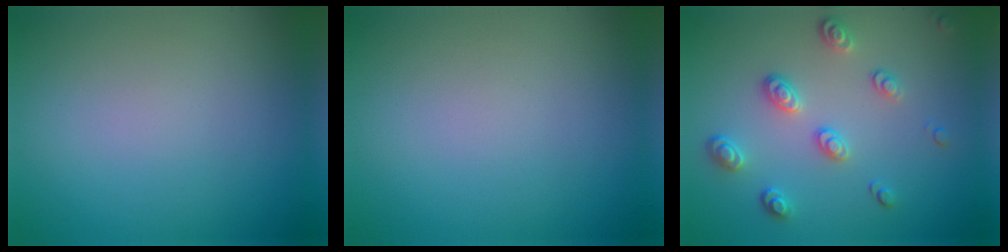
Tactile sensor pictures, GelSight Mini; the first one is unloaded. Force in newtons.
{"total": 0.0}
{"total": 2.8, "press": 2.4, "slide": 1.4}